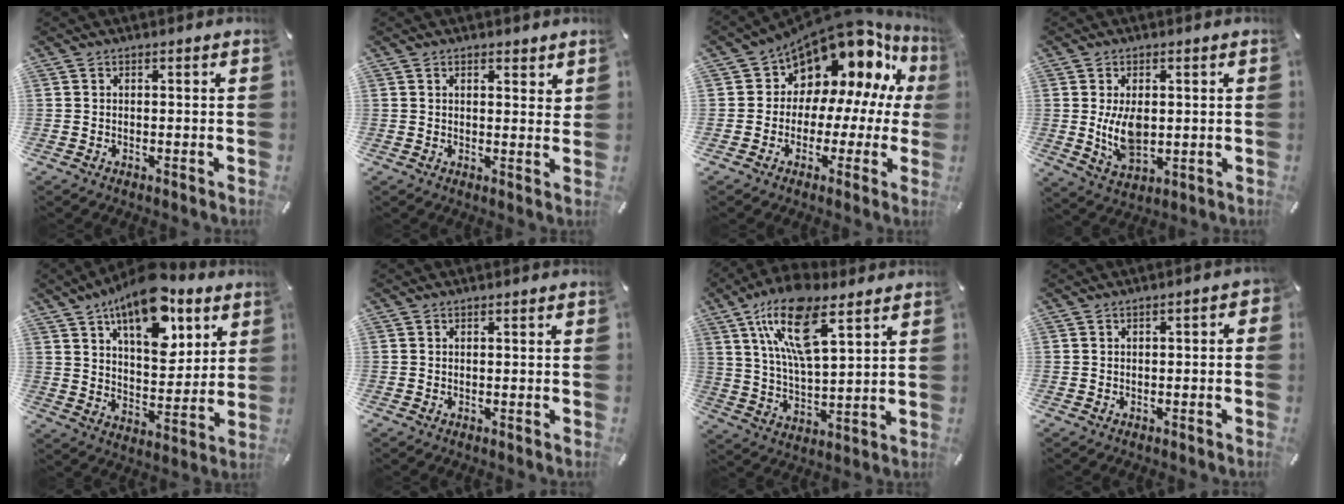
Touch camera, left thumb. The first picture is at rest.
{"total": 2.5, "force": [1.9, 1.2, 1.1], "torque": [-0.016, -0.004, 0.033]}
{"total": 11.1, "force": [8.2, 6.4, 3.9], "torque": [-0.075, -0.089, 0.142]}
{"total": 7.8, "force": [0.8, 4.7, 6.1], "torque": [-0.133, -0.009, 0.008]}
{"total": 17.2, "force": [10.6, 8.6, 10.4], "torque": [-0.155, -0.050, 0.181]}
{"total": 0.0}
{"total": 16.5, "force": [9.7, 6.1, 11.8], "torque": [-0.249, -0.028, 0.164]}
{"total": 2.2, "force": [-1.1, 1.1, 1.6], "torque": [-0.026, 0.009, -0.020]}